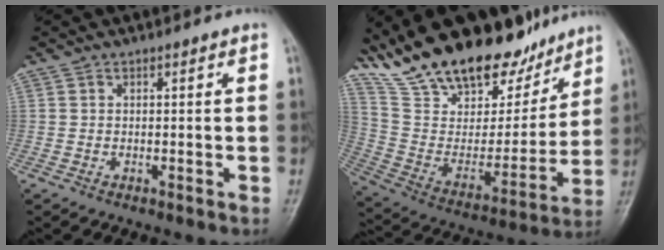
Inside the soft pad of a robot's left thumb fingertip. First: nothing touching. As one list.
[{"total": 27.4, "force": [21.0, 11.4, 13.6], "torque": [-0.198, -0.072, 0.356]}]